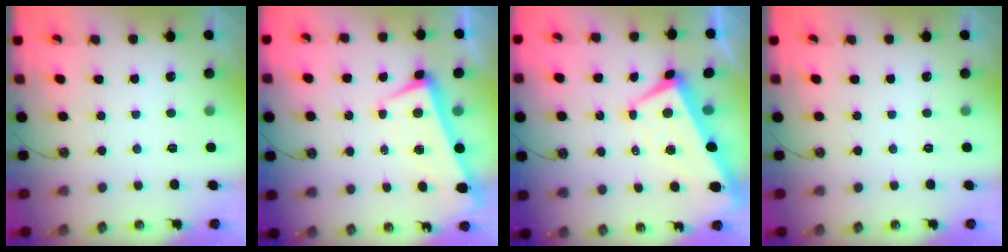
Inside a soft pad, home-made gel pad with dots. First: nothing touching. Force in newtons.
{"total": 2.0, "press": 1.9, "slide": 0.6}
{"total": 2.2, "press": 1.9, "slide": 1.1}
{"total": 0.0}